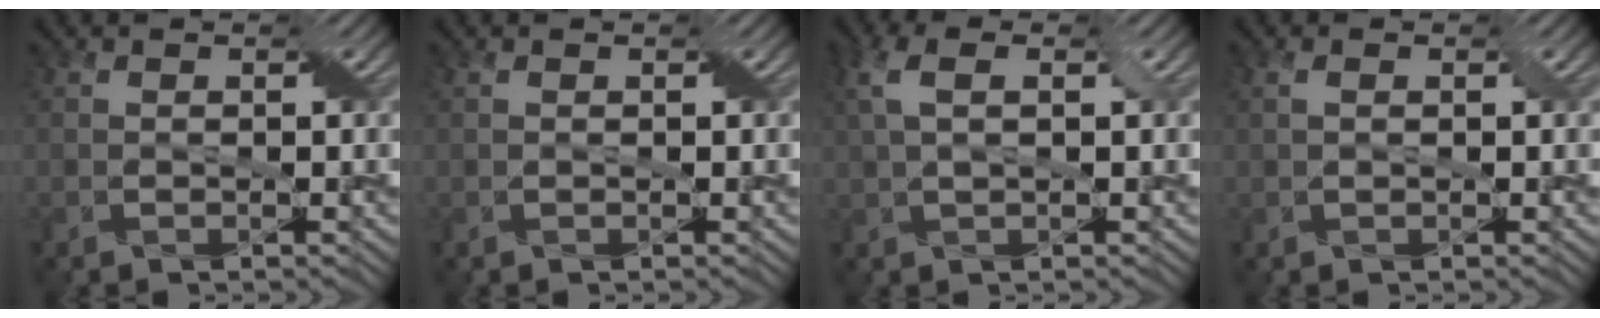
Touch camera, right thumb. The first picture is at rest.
{"total": 0.0}
{"total": 4.4, "force": [1.4, 1.8, 3.8], "torque": [-0.097, 0.014, 0.026]}
{"total": 1.4, "force": [0.4, 0.8, 1.2], "torque": [-0.024, 0.003, 0.009]}